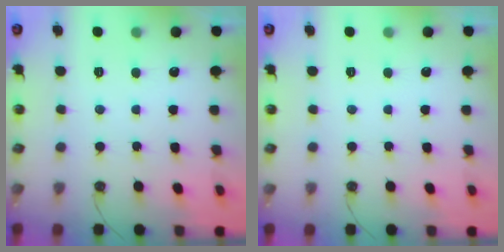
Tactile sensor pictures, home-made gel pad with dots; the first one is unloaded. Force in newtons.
{"total": 0.0}